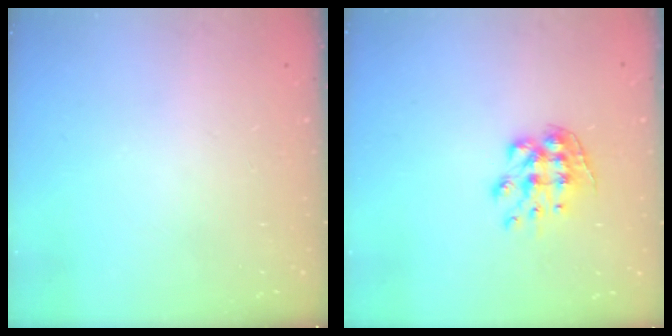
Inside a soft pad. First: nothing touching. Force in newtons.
{"total": 8.4, "press": 8.3, "slide": 0.4}